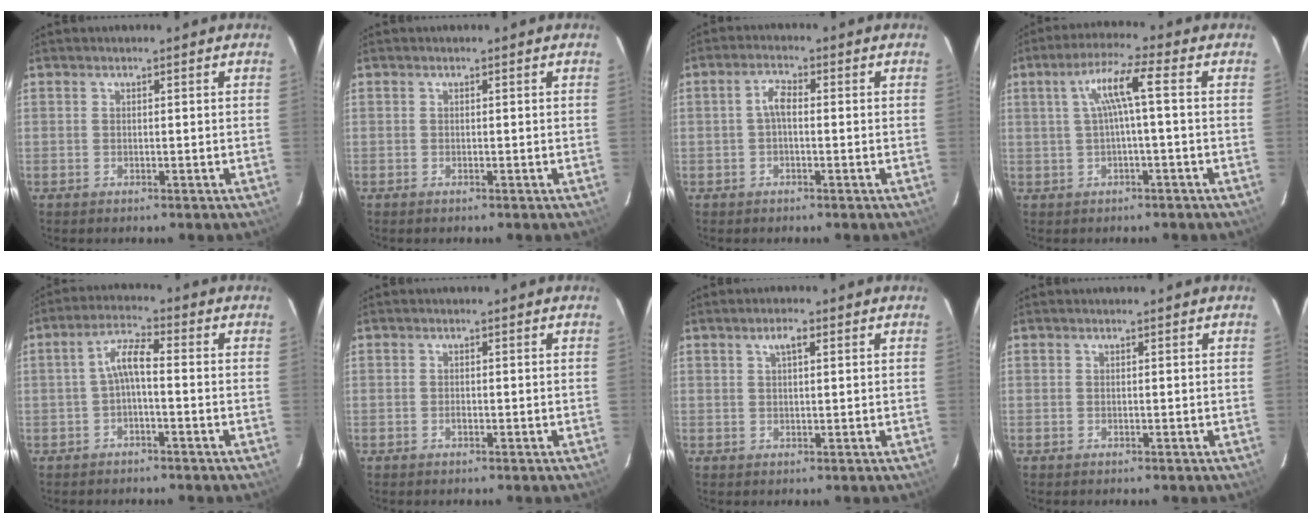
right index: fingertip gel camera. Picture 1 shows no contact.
{"total": 0.0}
{"total": 2.7, "force": [-0.3, 1.2, 2.4], "torque": [-0.051, 0.011, -0.006]}
{"total": 6.2, "force": [0.3, 0.0, 6.2], "torque": [-0.122, 0.011, 0.013]}
{"total": 4.5, "force": [-1.1, 1.0, 4.2], "torque": [-0.091, 0.016, -0.023]}
{"total": 0.6, "force": [-0.4, 0.4, 0.4], "torque": [-0.005, 0.001, -0.007]}
{"total": 2.5, "force": [1.2, 0.8, 2.1], "torque": [-0.038, 0.009, 0.021]}
{"total": 0.0}